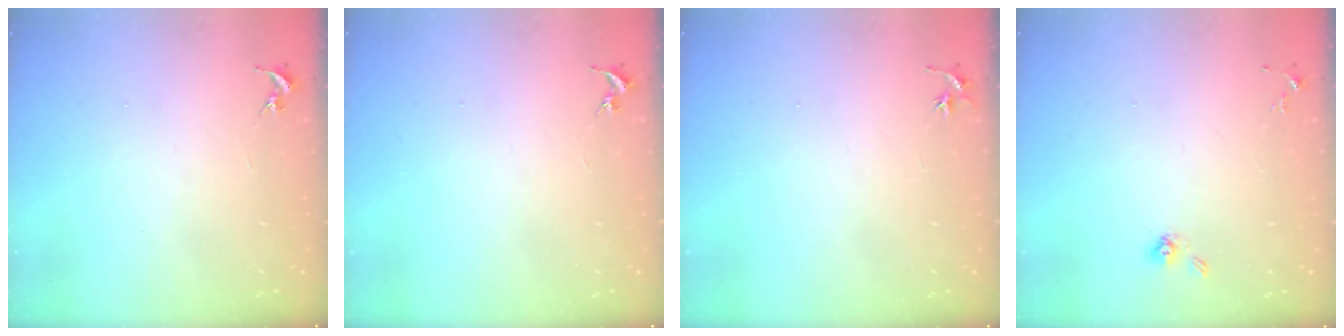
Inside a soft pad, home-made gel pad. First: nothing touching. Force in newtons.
{"total": 0.0}
{"total": 3.3, "press": 3.3, "slide": 0.4}
{"total": 5.4, "press": 5.2, "slide": 1.5}